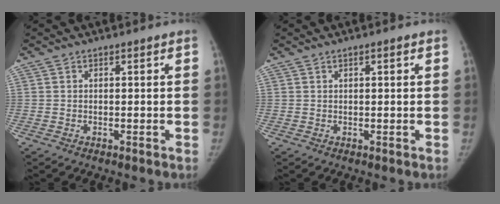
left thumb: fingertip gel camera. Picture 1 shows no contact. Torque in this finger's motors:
{"motor_torque": [-0.16, -0.02, -0.27, 0.08, -0.08]}